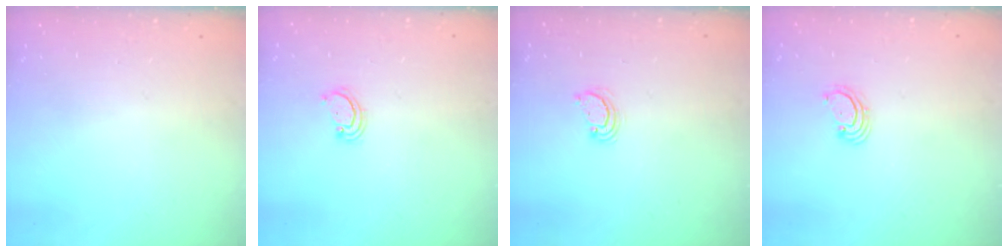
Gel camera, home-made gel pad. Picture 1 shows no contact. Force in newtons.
{"total": 2.6, "press": 2.6, "slide": 0.3}
{"total": 3.0, "press": 3.0, "slide": 0.2}
{"total": 2.7, "press": 2.7, "slide": 0.3}